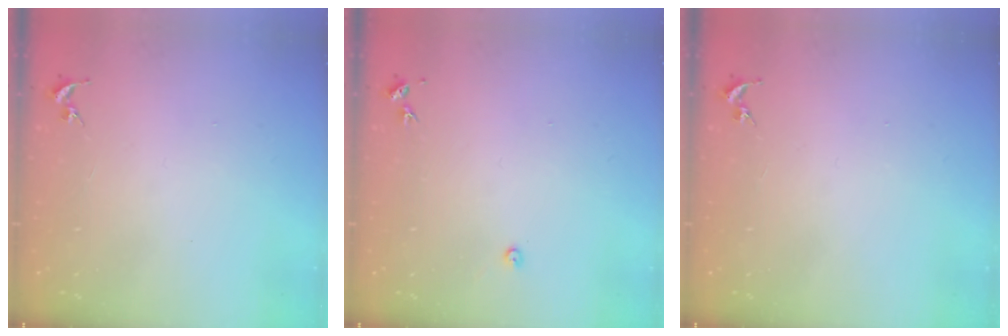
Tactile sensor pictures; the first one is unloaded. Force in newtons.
{"total": 2.4, "press": 2.4, "slide": 0.3}
{"total": 0.0}